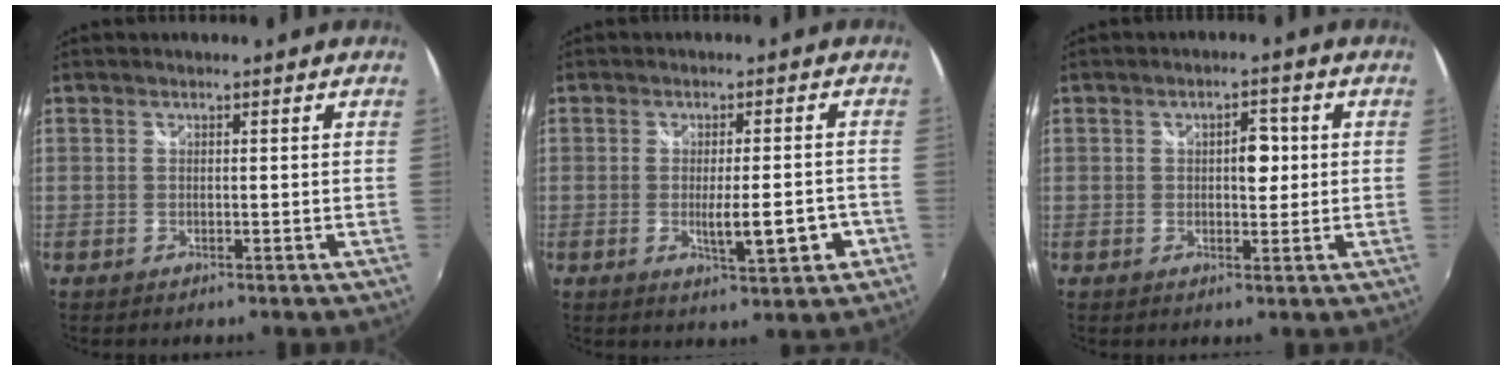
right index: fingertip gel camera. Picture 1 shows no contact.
{"total": 7.4, "force": [-2.8, 1.6, 6.7], "torque": [-0.111, -0.017, -0.034]}
{"total": 3.7, "force": [0.3, 2.2, 3.0], "torque": [-0.042, 0.007, 0.006]}